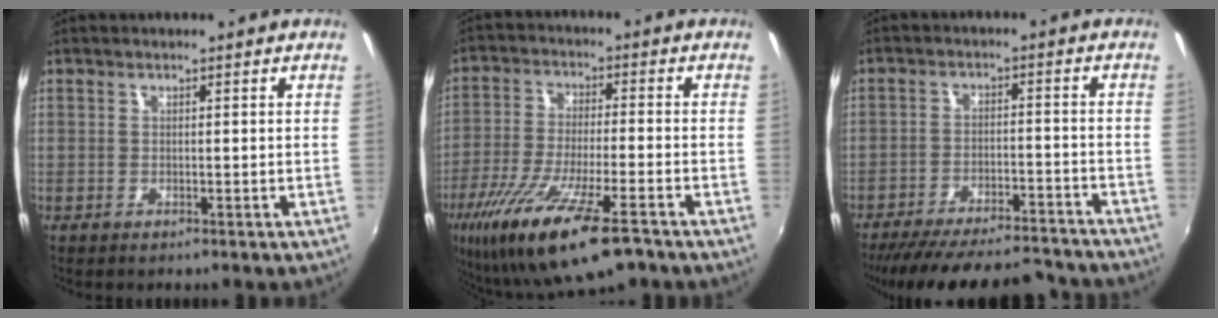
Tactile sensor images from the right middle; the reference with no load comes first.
{"total": 19.4, "force": [-12.2, 4.5, 14.5], "torque": [-0.286, -0.059, -0.213]}
{"total": 23.5, "force": [-21.0, 5.5, 9.2], "torque": [-0.179, -0.009, -0.284]}